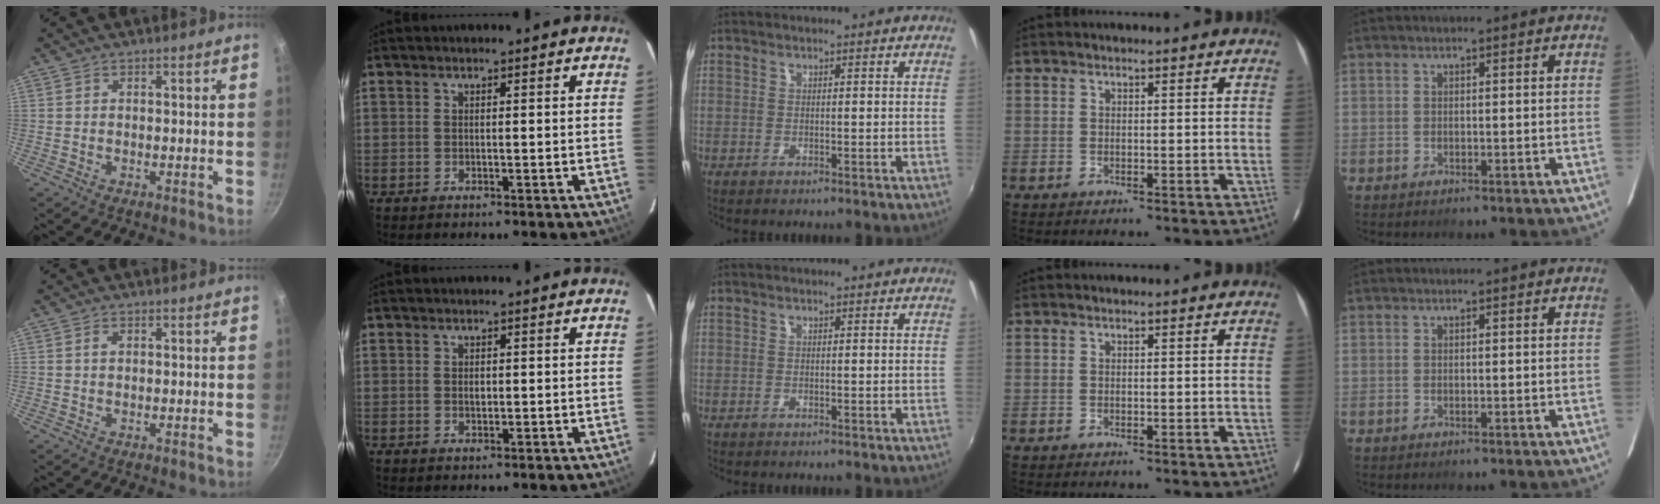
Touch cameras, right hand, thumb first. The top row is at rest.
{"thumb": {"total": 1.3, "force": [0.4, 0.9, 0.9], "torque": [-0.012, 0.004, 0.006]}, "index": {"total": 1.2, "force": [0.1, 0.9, 0.8], "torque": [-0.014, 0.002, 0.002]}}